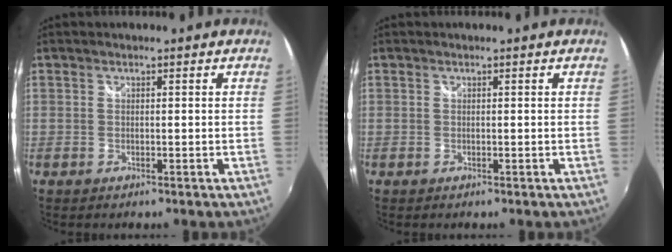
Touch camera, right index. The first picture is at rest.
{"total": 0.0}